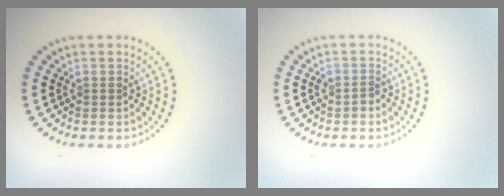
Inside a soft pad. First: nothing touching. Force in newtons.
{"total": 0.7, "press": 0.7, "slide": 0.3}